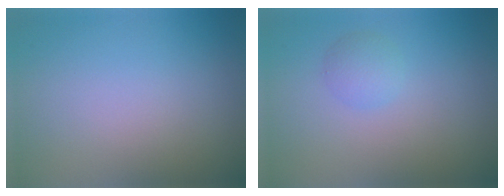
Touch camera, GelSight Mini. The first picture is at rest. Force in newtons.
{"total": 1.6, "press": 1.6, "slide": 0.1}